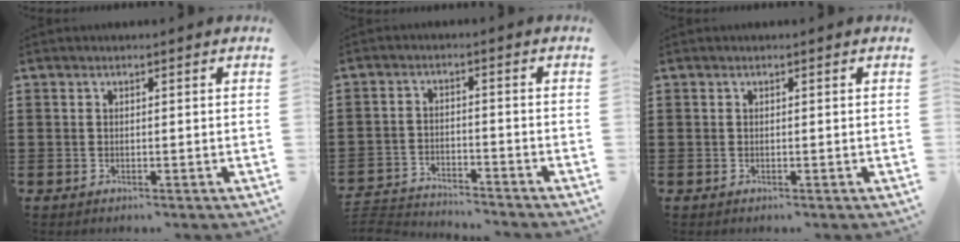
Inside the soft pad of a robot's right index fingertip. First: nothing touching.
{"total": 4.0, "force": [-4.0, 0.2, 0.0], "torque": [-0.013, -0.001, -0.087]}
{"total": 0.0}